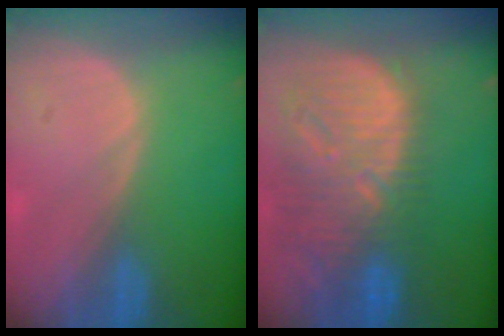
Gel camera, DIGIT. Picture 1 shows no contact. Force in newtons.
{"total": 13.4, "press": 11.5, "slide": 7.0}